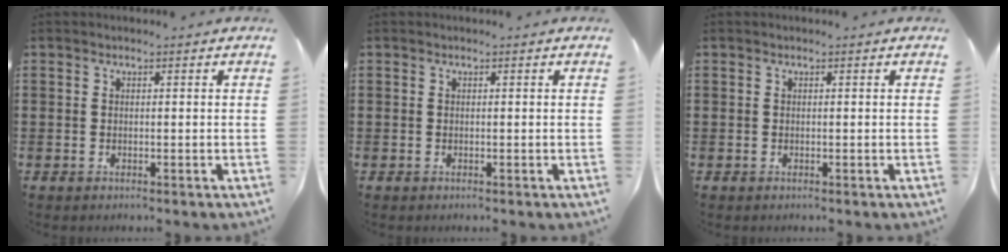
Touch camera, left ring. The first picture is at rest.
{"total": 0.0}
{"total": 0.0}